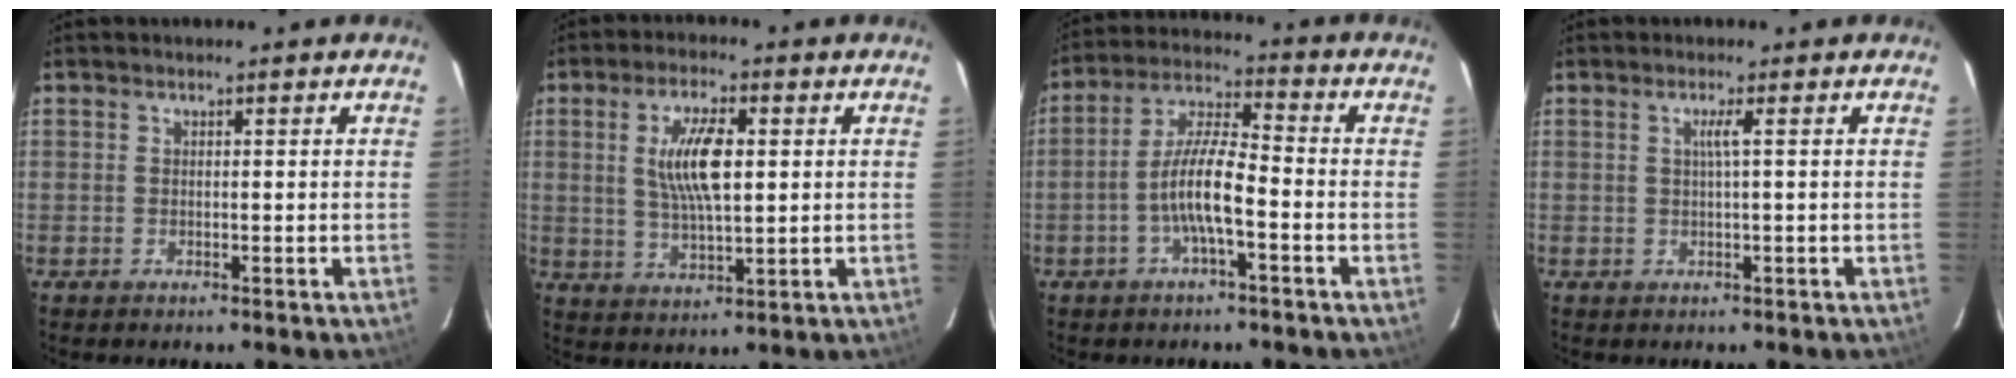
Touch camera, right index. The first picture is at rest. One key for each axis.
{"total": 9.4, "fx": 1.8, "fy": 3.2, "fz": 8.7, "tx": -0.163, "ty": 0.004, "tz": 0.036}
{"total": 8.8, "fx": -3.2, "fy": 1.6, "fz": 8.1, "tx": -0.168, "ty": 0.009, "tz": -0.061}
{"total": 1.6, "fx": 0.3, "fy": -0.6, "fz": 1.5, "tx": -0.025, "ty": -0.002, "tz": 0.004}